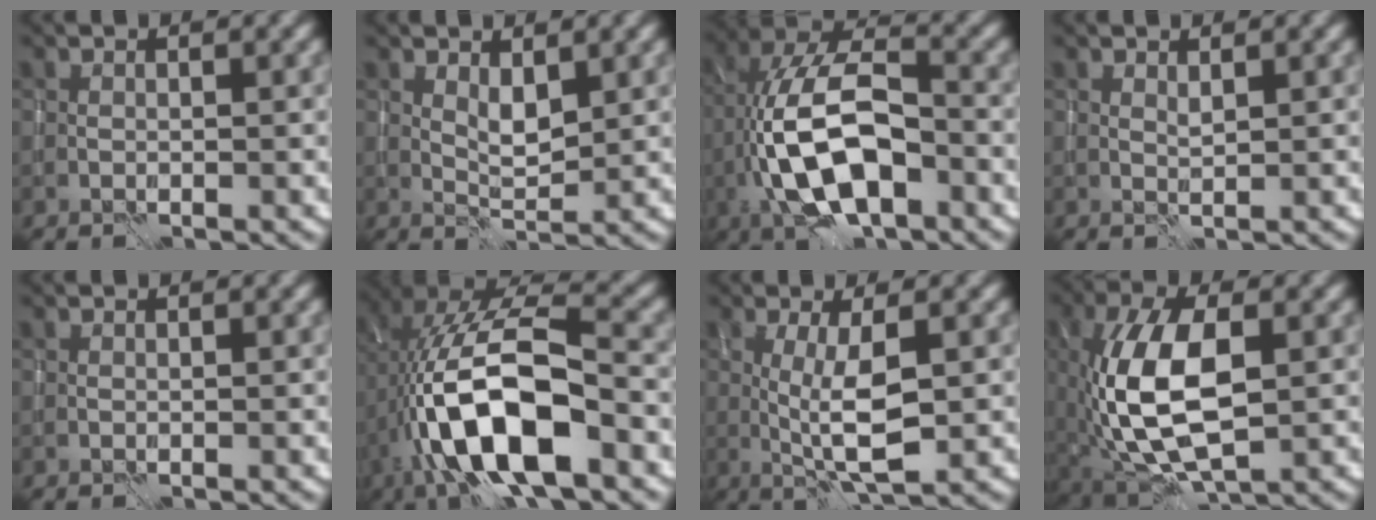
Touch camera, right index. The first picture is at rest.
{"total": 2.1, "force": [0.9, 0.9, 1.6], "torque": [-0.031, -0.004, 0.020]}
{"total": 11.3, "force": [-2.8, 5.4, 9.6], "torque": [-0.187, 0.008, -0.058]}
{"total": 0.6, "force": [0.6, 0.0, 0.3], "torque": [-0.011, -0.001, 0.011]}
{"total": 0.0}
{"total": 13.4, "force": [-3.5, 5.8, 11.6], "torque": [-0.220, 0.014, -0.069]}
{"total": 5.2, "force": [-0.2, 1.2, 5.0], "torque": [-0.097, -0.004, -0.002]}
{"total": 10.5, "force": [-0.6, 5.3, 9.0], "torque": [-0.192, 0.000, -0.009]}